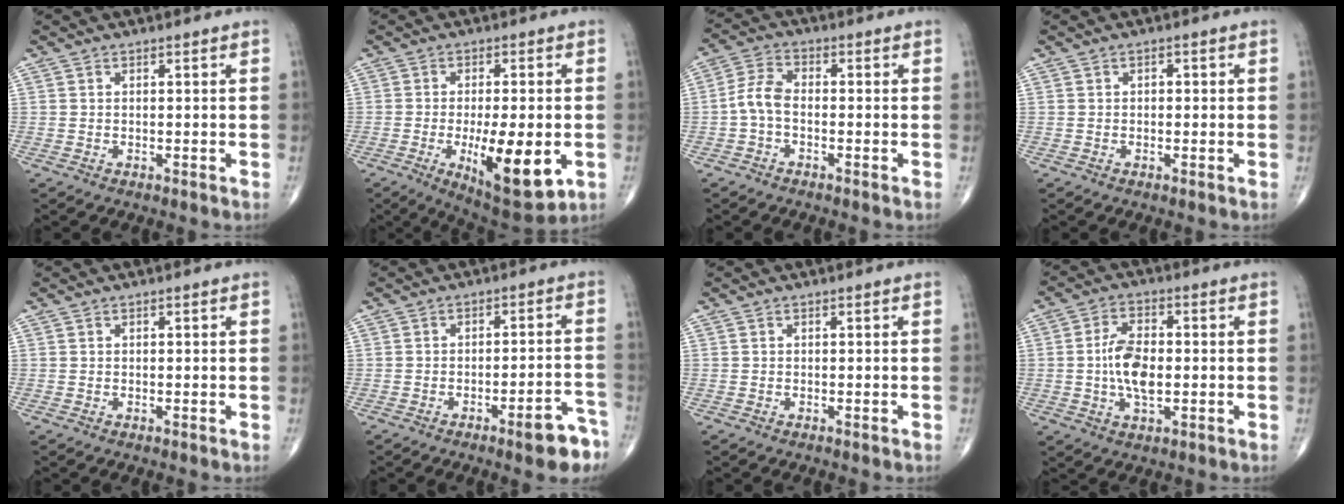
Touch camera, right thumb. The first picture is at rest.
{"total": 14.8, "force": [-3.6, 4.9, 13.5], "torque": [-0.202, -0.017, -0.043]}
{"total": 5.1, "force": [-1.2, 2.8, 4.1], "torque": [-0.086, 0.019, -0.035]}
{"total": 1.1, "force": [0.1, 0.8, 0.8], "torque": [-0.003, 0.003, -0.002]}
{"total": 0.0}
{"total": 7.5, "force": [-4.8, 1.7, 5.5], "torque": [-0.055, 0.037, -0.059]}
{"total": 0.0}
{"total": 8.6, "force": [-0.5, 4.4, 7.3], "torque": [-0.136, 0.004, -0.011]}